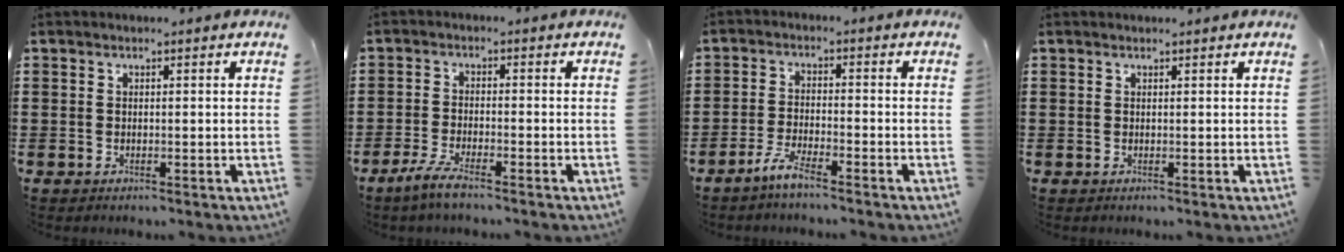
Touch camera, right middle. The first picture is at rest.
{"total": 4.1, "force": [-3.2, 0.4, 2.6], "torque": [-0.063, -0.010, -0.065]}
{"total": 4.2, "force": [-3.5, 0.3, 2.3], "torque": [-0.053, -0.003, -0.069]}
{"total": 0.0}